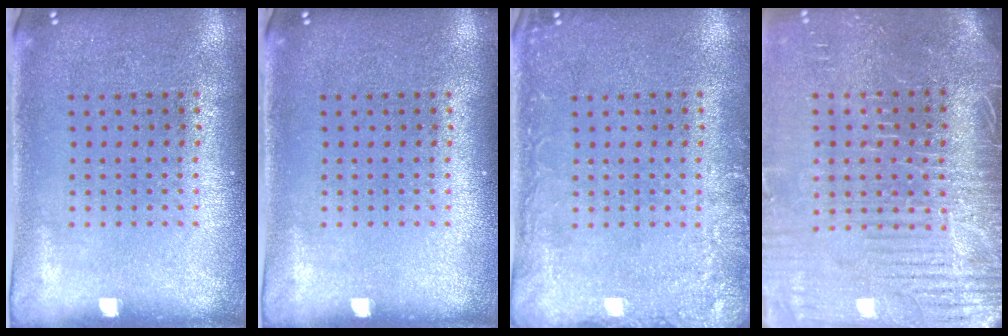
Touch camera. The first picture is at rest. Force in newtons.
{"total": 0.0}
{"total": 2.4, "press": 2.4, "slide": 0.4}
{"total": 4.3, "press": 3.8, "slide": 2.1}